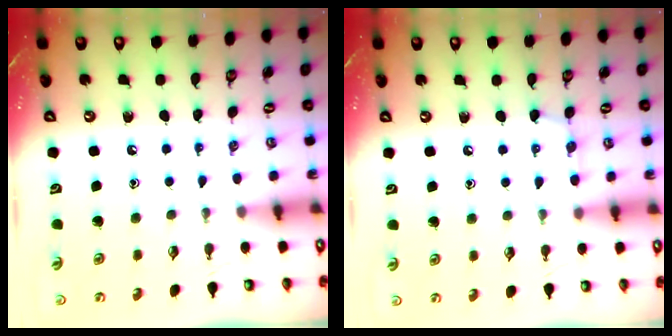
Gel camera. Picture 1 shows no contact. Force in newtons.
{"total": 7.2, "press": 7.2, "slide": 0.6}